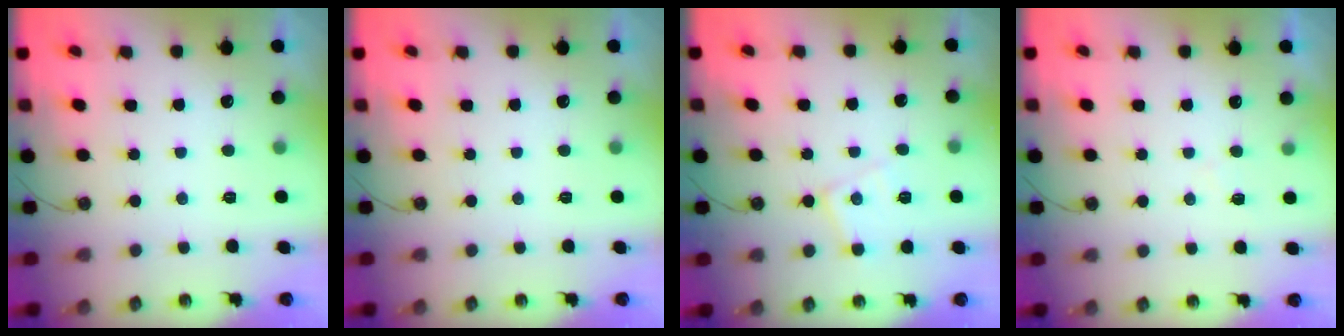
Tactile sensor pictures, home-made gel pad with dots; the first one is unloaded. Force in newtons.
{"total": 0.0}
{"total": 9.1, "press": 9.1, "slide": 0.6}
{"total": 4.5, "press": 4.5, "slide": 0.5}